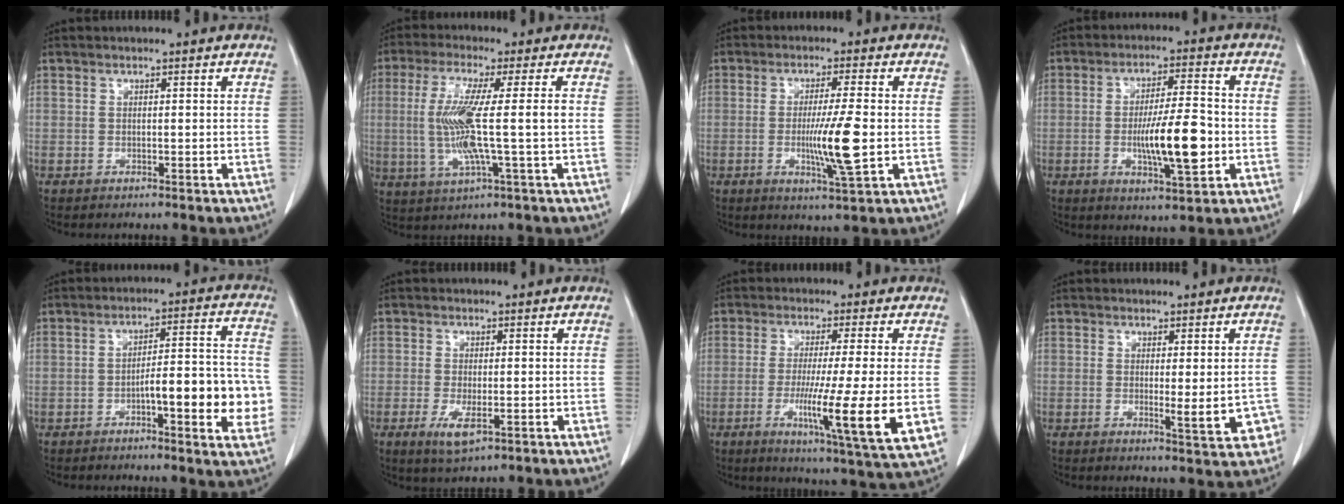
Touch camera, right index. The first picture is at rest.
{"total": 10.2, "force": [-0.3, -0.2, 10.2], "torque": [-0.218, -0.008, -0.009]}
{"total": 8.1, "force": [-1.3, -0.3, 8.0], "torque": [-0.140, -0.018, -0.023]}
{"total": 10.9, "force": [-2.2, 1.7, 10.5], "torque": [-0.180, -0.005, -0.034]}
{"total": 12.0, "force": [-3.2, 2.5, 11.3], "torque": [-0.148, 0.023, -0.043]}
{"total": 4.2, "force": [-1.9, 1.2, 3.5], "torque": [-0.066, -0.008, -0.025]}
{"total": 14.2, "force": [-3.0, -0.9, 13.9], "torque": [-0.219, -0.044, -0.051]}
{"total": 5.3, "force": [-1.1, 1.3, 5.0], "torque": [-0.052, -0.008, -0.014]}